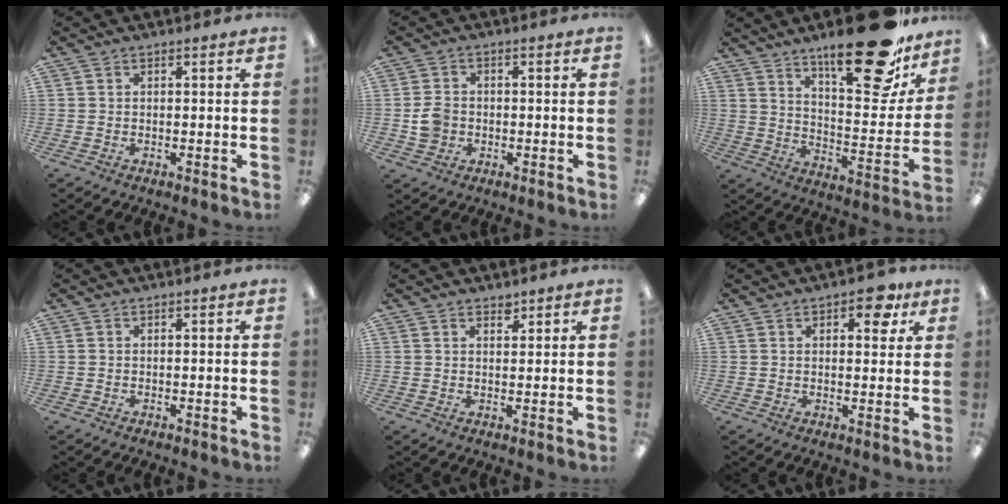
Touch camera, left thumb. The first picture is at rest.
{"total": 4.6, "force": [-0.8, 4.0, 2.1], "torque": [-0.027, 0.005, -0.014]}
{"total": 25.7, "force": [18.2, 8.3, 16.2], "torque": [-0.223, -0.117, 0.292]}
{"total": 0.0}
{"total": 2.0, "force": [1.8, 0.8, 0.5], "torque": [0.005, -0.011, 0.030]}
{"total": 6.6, "force": [3.9, 3.2, 4.3], "torque": [-0.037, -0.016, 0.058]}